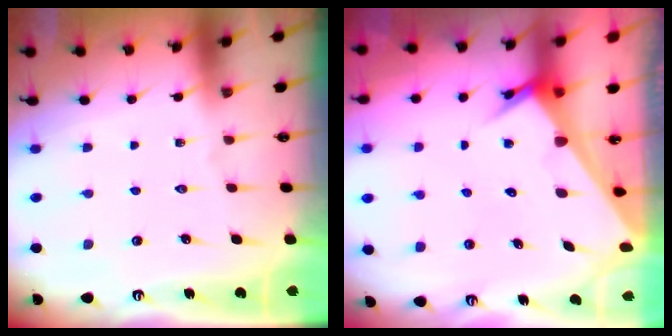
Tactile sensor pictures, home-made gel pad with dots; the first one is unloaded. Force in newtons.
{"total": 3.7, "press": 3.7, "slide": 0.2}